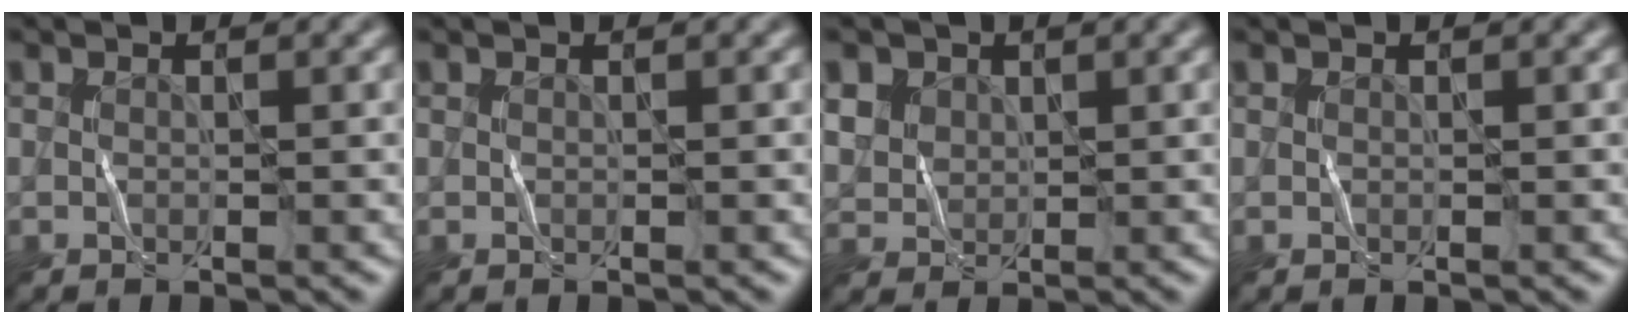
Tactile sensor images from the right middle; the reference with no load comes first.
{"total": 0.0}
{"total": 3.3, "force": [1.8, 2.7, 0.8], "torque": [-0.052, 0.005, 0.038]}
{"total": 0.0}